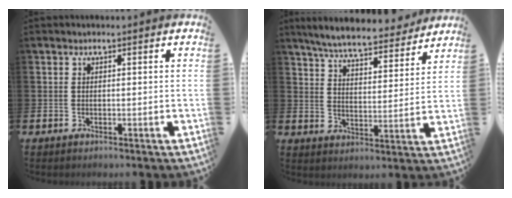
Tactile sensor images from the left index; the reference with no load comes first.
{"total": 7.1, "force": [6.6, 1.1, 2.4], "torque": [-0.068, -0.041, 0.114]}